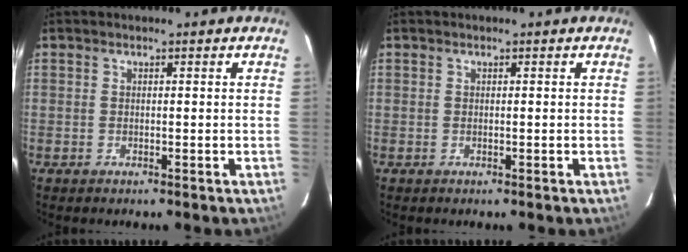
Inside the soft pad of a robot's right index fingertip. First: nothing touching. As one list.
[{"total": 0.0}]